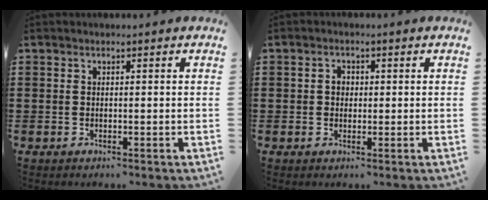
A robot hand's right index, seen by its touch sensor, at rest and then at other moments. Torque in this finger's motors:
{"motor_torque": [0.49, 0.27, 0.15, 0.03]}